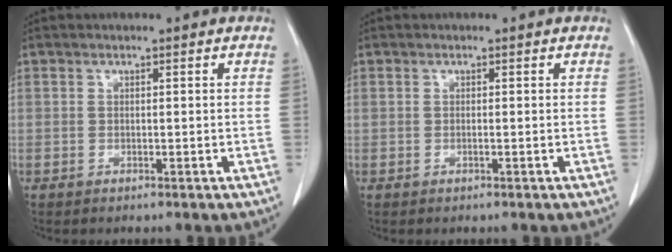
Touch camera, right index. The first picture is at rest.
{"total": 0.0}